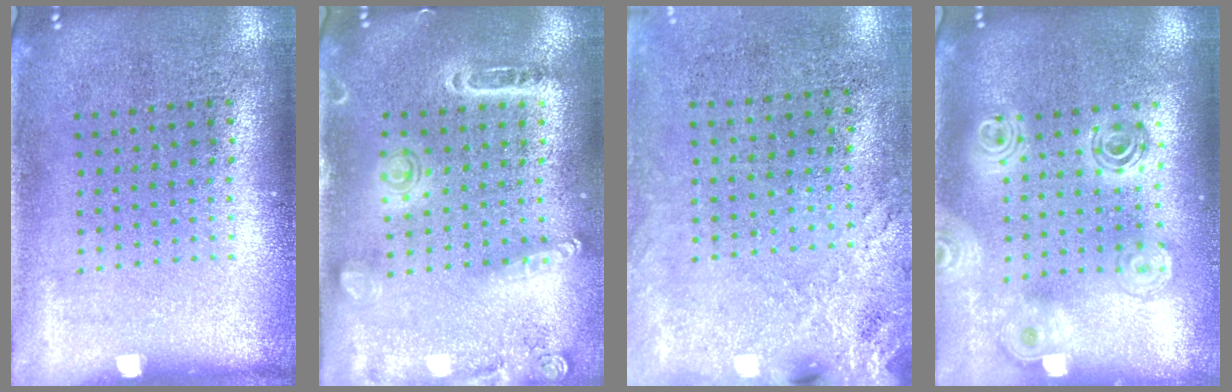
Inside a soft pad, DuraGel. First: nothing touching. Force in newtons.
{"total": 1.6, "press": 1.5, "slide": 0.4}
{"total": 2.5, "press": 2.0, "slide": 1.5}
{"total": 2.0, "press": 1.7, "slide": 1.2}